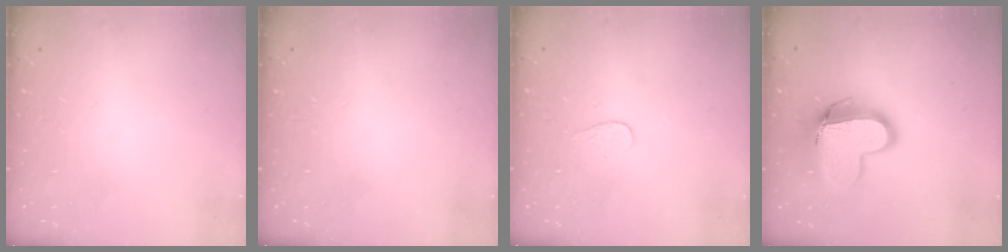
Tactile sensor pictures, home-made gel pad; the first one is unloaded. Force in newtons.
{"total": 0.0}
{"total": 3.2, "press": 3.2, "slide": 0.3}
{"total": 14.1, "press": 14.1, "slide": 1.1}